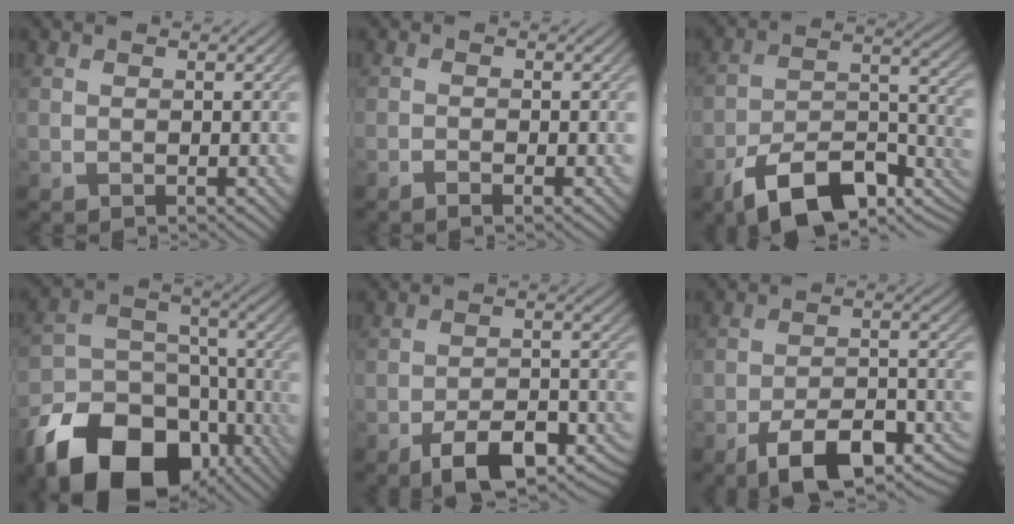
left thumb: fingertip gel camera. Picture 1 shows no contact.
{"total": 1.1, "force": [-0.8, 0.1, 0.8], "torque": [-0.016, 0.000, -0.017]}
{"total": 13.7, "force": [-9.1, 5.2, 8.9], "torque": [-0.159, -0.015, -0.165]}
{"total": 18.3, "force": [-11.0, 11.4, 9.1], "torque": [-0.196, -0.048, -0.180]}
{"total": 8.2, "force": [-5.0, 3.4, 5.6], "torque": [-0.085, 0.000, -0.079]}
{"total": 9.9, "force": [-6.1, 4.0, 6.7], "torque": [-0.106, -0.005, -0.100]}